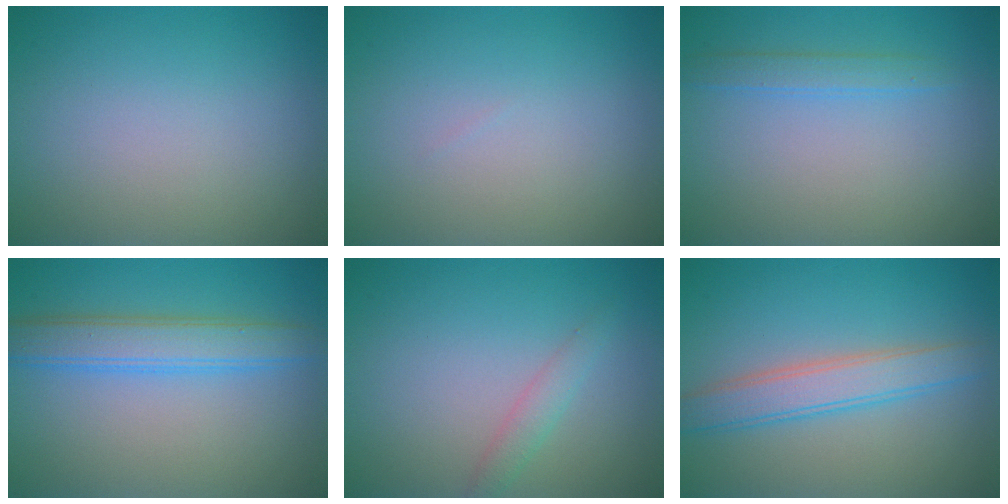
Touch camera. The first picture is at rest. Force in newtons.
{"total": 0.0}
{"total": 1.6, "press": 1.6, "slide": 0.0}
{"total": 4.1, "press": 4.1, "slide": 0.1}
{"total": 1.5, "press": 1.5, "slide": 0.0}
{"total": 3.8, "press": 3.8, "slide": 0.2}